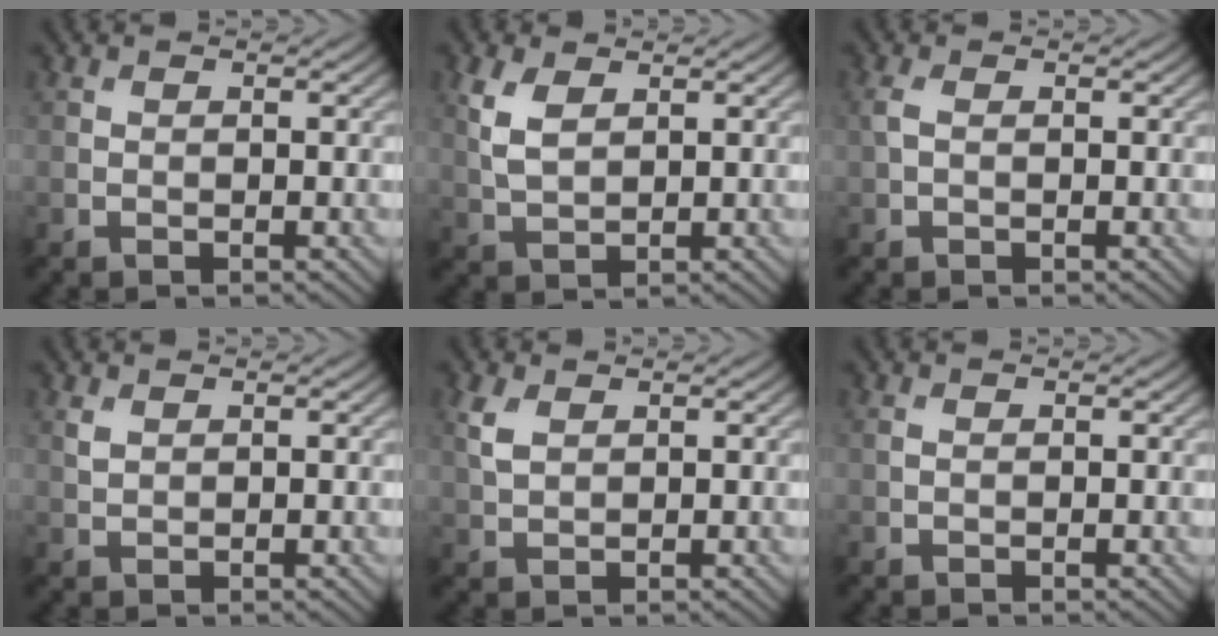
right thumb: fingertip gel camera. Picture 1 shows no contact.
{"total": 4.1, "force": [1.7, 2.2, 3.0], "torque": [-0.083, 0.002, 0.038]}
{"total": 1.3, "force": [0.2, 0.6, 1.2], "torque": [-0.036, 0.004, 0.002]}
{"total": 1.1, "force": [0.7, 0.6, 0.6], "torque": [-0.020, -0.001, 0.018]}
{"total": 2.8, "force": [1.3, 1.7, 1.9], "torque": [-0.055, 0.003, 0.028]}
{"total": 0.6, "force": [0.2, 0.2, 0.5], "torque": [-0.015, 0.003, 0.003]}